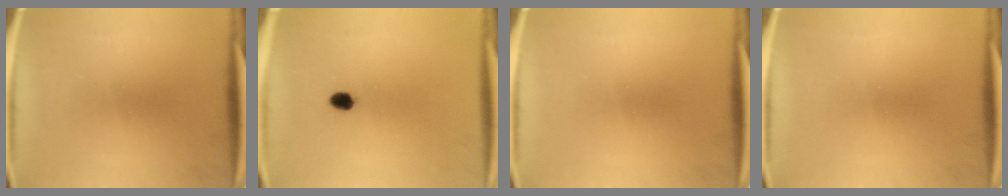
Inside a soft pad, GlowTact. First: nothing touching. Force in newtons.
{"total": 2.1}
{"total": 0.0}
{"total": 0.0}